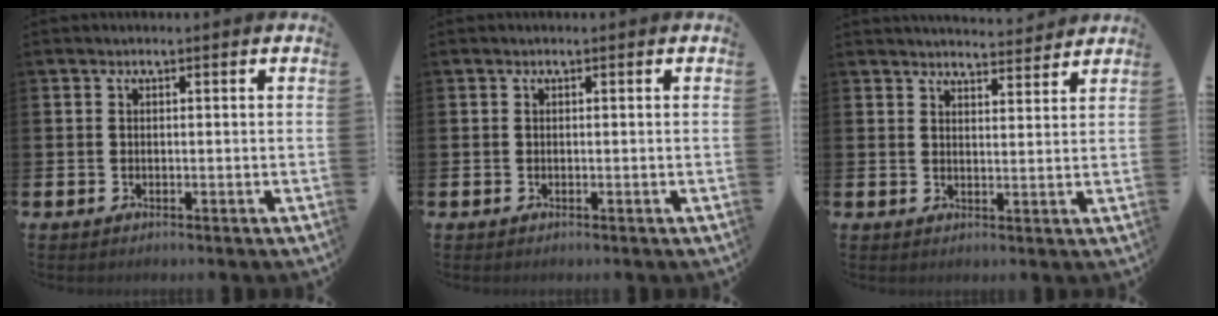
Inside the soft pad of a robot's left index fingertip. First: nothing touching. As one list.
[{"total": 0.0}, {"total": 4.0, "force": [4.0, 0.2, 0.0], "torque": [-0.001, -0.026, 0.070]}]